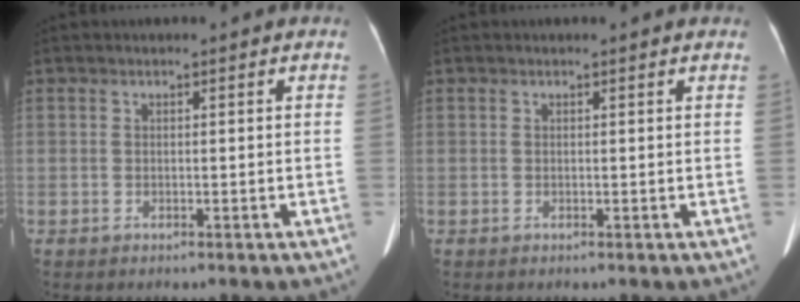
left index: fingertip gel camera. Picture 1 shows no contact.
{"total": 0.7, "force": [0.7, 0.1, 0.2], "torque": [-0.006, 0.002, 0.003]}